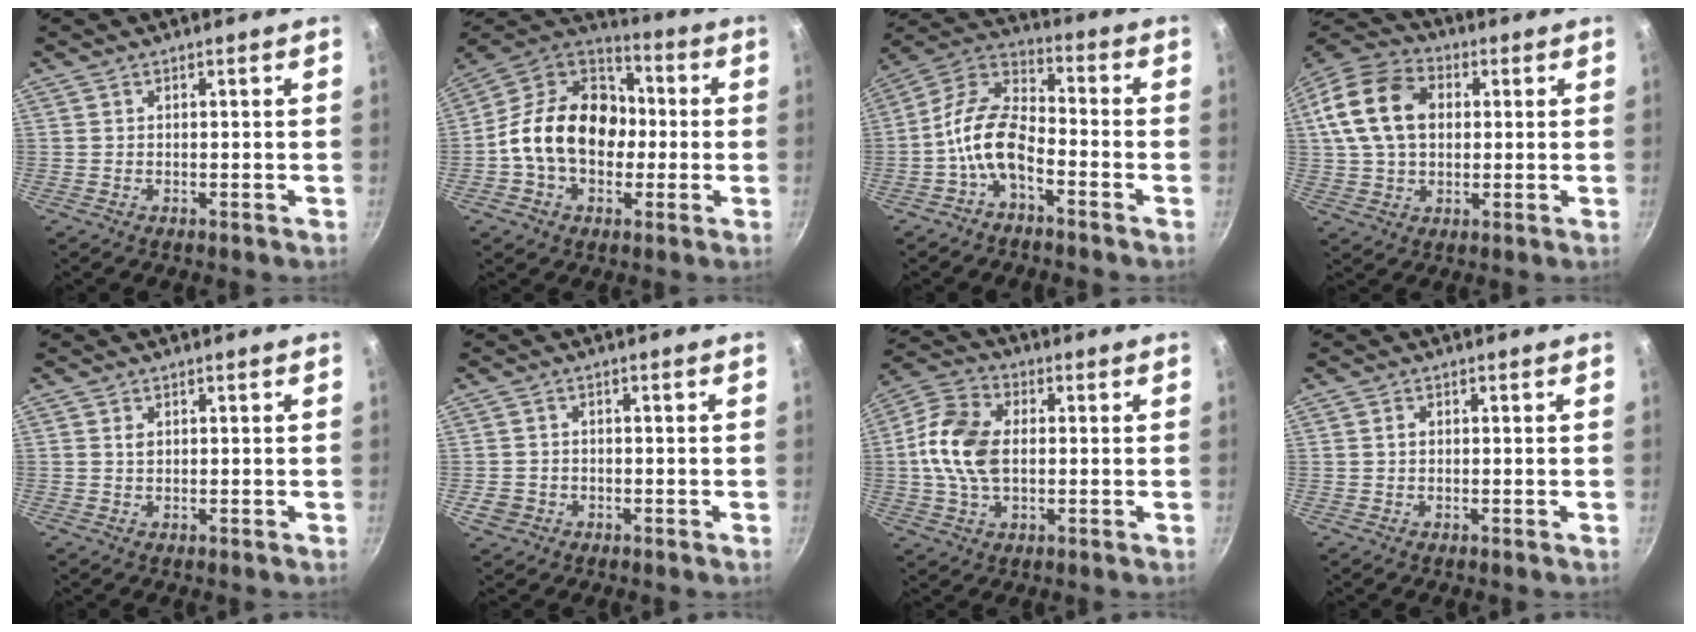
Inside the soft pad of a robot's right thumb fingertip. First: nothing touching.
{"total": 19.8, "force": [-1.1, 14.9, 13.0], "torque": [-0.184, 0.046, -0.035]}
{"total": 10.8, "force": [-4.5, 5.6, 8.0], "torque": [-0.147, 0.054, -0.105]}
{"total": 15.9, "force": [3.0, 11.4, 10.7], "torque": [-0.182, 0.020, 0.043]}
{"total": 1.1, "force": [0.3, 0.7, 0.7], "torque": [-0.012, 0.001, 0.006]}
{"total": 3.4, "force": [-1.1, 3.0, 1.2], "torque": [-0.015, 0.011, -0.014]}
{"total": 13.0, "force": [0.2, 8.3, 10.0], "torque": [-0.183, 0.019, -0.011]}
{"total": 0.7, "force": [0.0, 0.5, 0.5], "torque": [-0.008, 0.004, 0.001]}